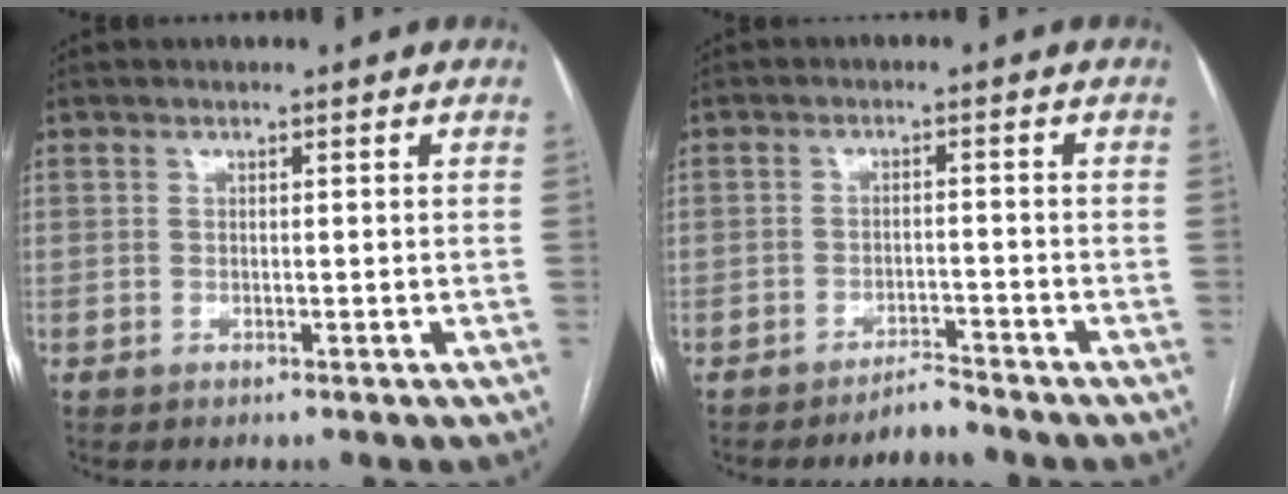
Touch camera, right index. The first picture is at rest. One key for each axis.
{"total": 2.7, "fx": -2.7, "fy": 0.2, "fz": 0.5, "tx": -0.003, "ty": -0.006, "tz": -0.045}